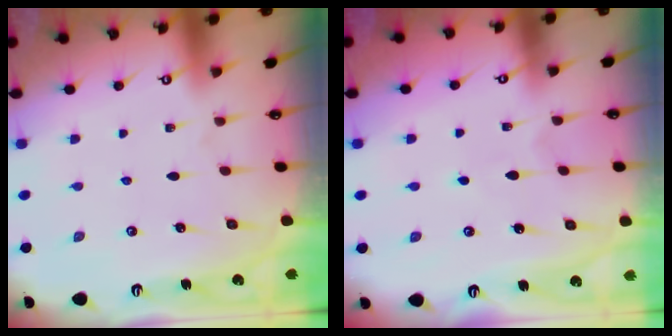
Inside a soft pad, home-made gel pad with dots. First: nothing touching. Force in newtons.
{"total": 4.3, "press": 4.2, "slide": 0.6}